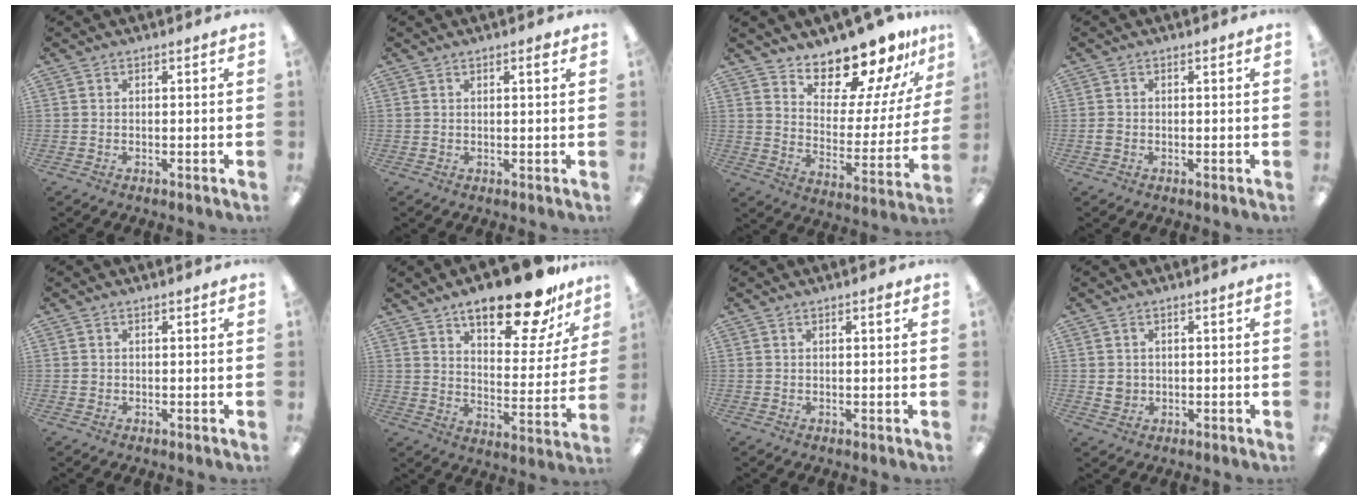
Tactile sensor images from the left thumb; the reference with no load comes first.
{"total": 1.6, "force": [1.1, 0.4, 1.1], "torque": [-0.007, -0.006, 0.015]}
{"total": 16.4, "force": [14.9, 4.3, 5.2], "torque": [-0.083, -0.134, 0.257]}
{"total": 1.3, "force": [-0.3, 1.0, 0.7], "torque": [-0.012, 0.003, -0.007]}
{"total": 0.8, "force": [0.2, 0.7, 0.2], "torque": [-0.005, 0.005, 0.002]}
{"total": 20.3, "force": [15.0, 6.6, 12.0], "torque": [-0.168, -0.094, 0.242]}
{"total": 1.3, "force": [0.9, 0.4, 0.9], "torque": [-0.011, -0.002, 0.014]}
{"total": 2.4, "force": [0.5, 2.3, 0.6], "torque": [-0.005, 0.001, 0.006]}